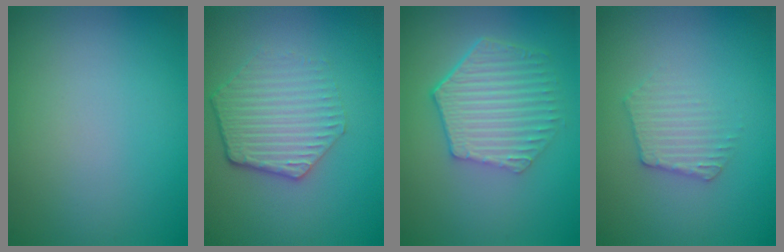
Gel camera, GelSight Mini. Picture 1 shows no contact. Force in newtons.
{"total": 4.1, "press": 3.3, "slide": 2.5}
{"total": 5.8, "press": 4.3, "slide": 3.8}
{"total": 2.4, "press": 2.4, "slide": 0.3}